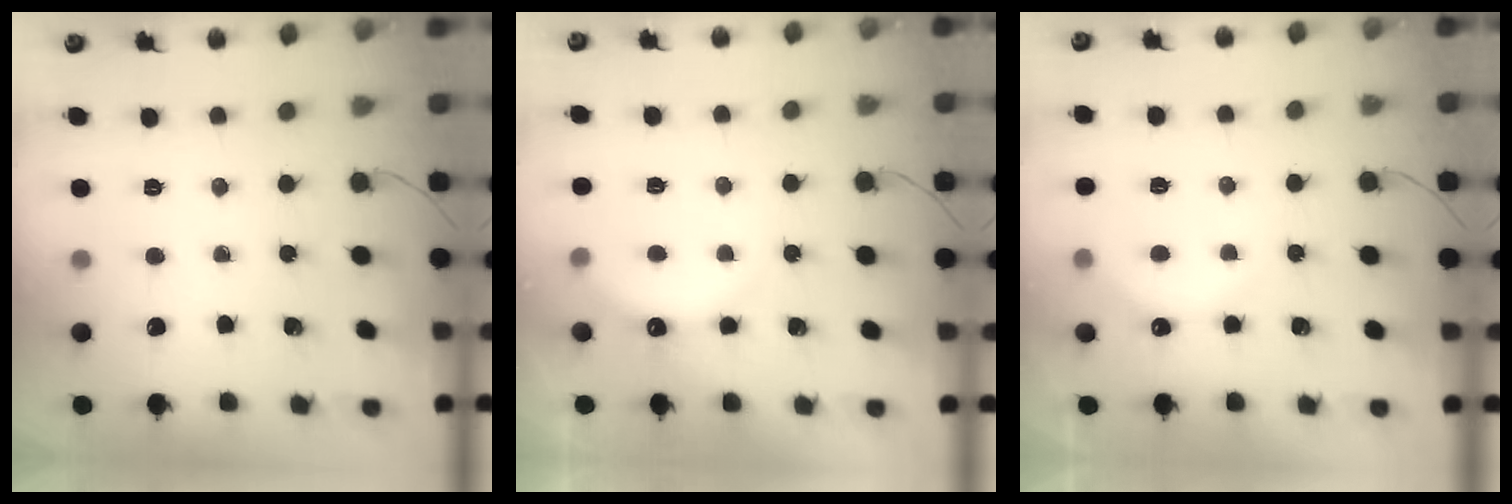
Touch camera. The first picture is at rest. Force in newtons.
{"total": 6.0, "press": 5.9, "slide": 1.1}
{"total": 5.8, "press": 5.7, "slide": 1.3}